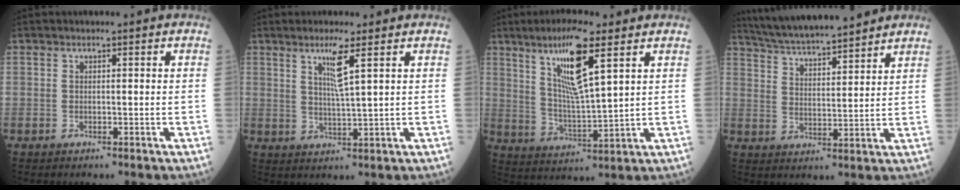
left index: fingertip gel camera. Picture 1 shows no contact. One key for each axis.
{"total": 4.4, "fx": 2.3, "fy": -0.3, "fz": 3.8, "tx": -0.074, "ty": -0.009, "tz": 0.046}
{"total": 10.9, "fx": 5.8, "fy": 0.9, "fz": 9.1, "tx": -0.176, "ty": -0.003, "tz": 0.111}
{"total": 15.3, "fx": 13.8, "fy": 1.6, "fz": 6.4, "tx": -0.116, "ty": 0.016, "tz": 0.225}